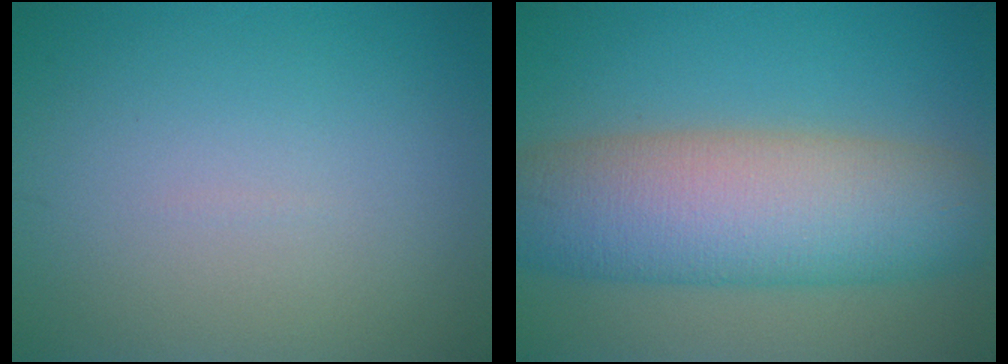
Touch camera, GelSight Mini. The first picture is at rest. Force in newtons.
{"total": 10.8, "press": 10.8, "slide": 0.5}